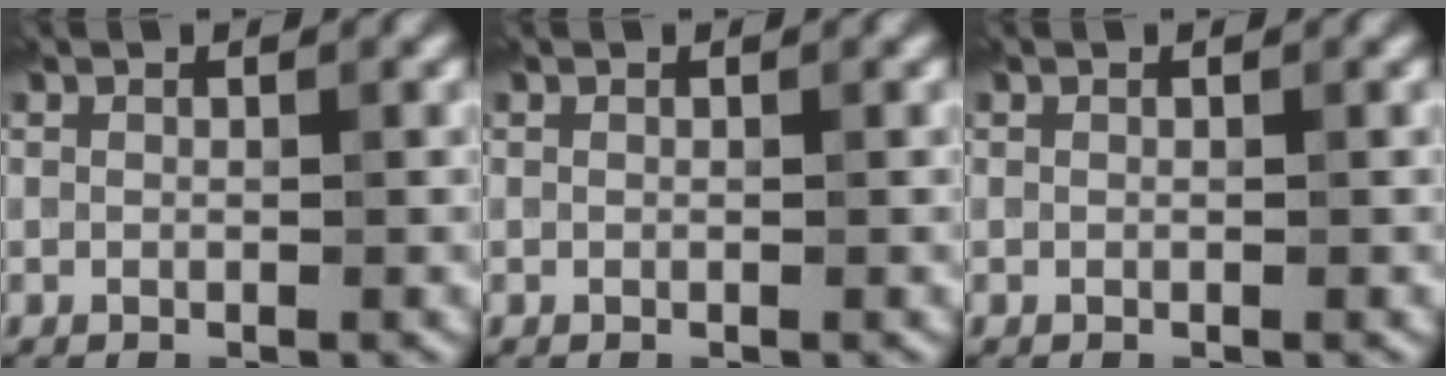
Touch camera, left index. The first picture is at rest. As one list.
[{"total": 0.0}, {"total": 0.0}]